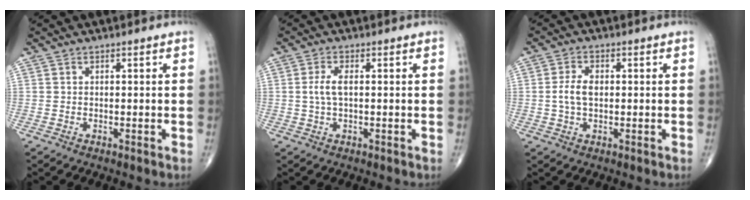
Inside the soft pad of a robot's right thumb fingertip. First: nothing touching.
{"total": 3.4, "force": [0.2, 1.4, 3.1], "torque": [-0.075, 0.005, 0.002]}
{"total": 4.4, "force": [0.1, 2.5, 3.6], "torque": [-0.078, 0.007, -0.001]}